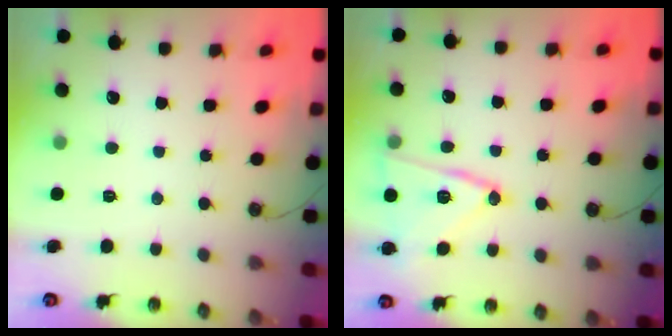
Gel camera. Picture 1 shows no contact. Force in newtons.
{"total": 14.7, "press": 14.7, "slide": 0.5}